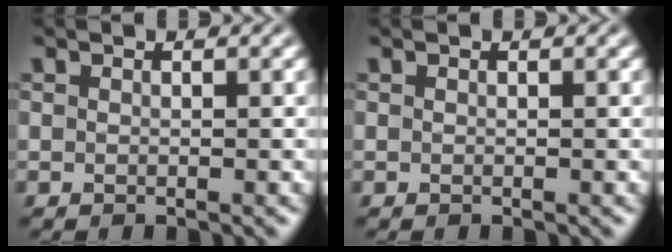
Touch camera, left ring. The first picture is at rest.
{"total": 0.0}